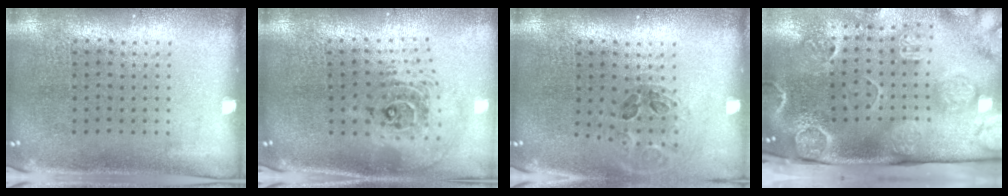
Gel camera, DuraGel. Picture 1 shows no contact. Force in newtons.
{"total": 2.2, "press": 1.6, "slide": 1.5}
{"total": 1.0, "press": 1.0, "slide": 0.1}
{"total": 4.6, "press": 3.4, "slide": 3.1}